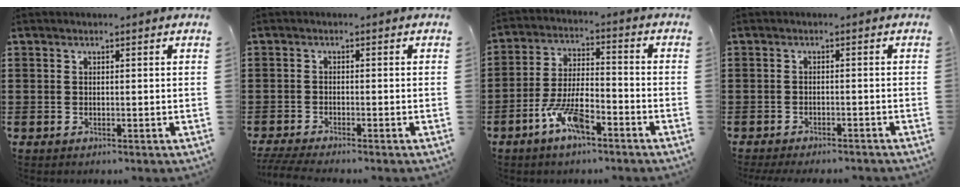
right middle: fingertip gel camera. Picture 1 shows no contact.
{"total": 2.3, "force": [-2.0, 0.0, 1.0], "torque": [-0.022, -0.003, -0.042]}
{"total": 8.0, "force": [-4.8, 2.6, 5.9], "torque": [-0.133, 0.000, -0.091]}
{"total": 1.7, "force": [-1.6, 0.2, 0.2], "torque": [-0.008, -0.001, -0.033]}